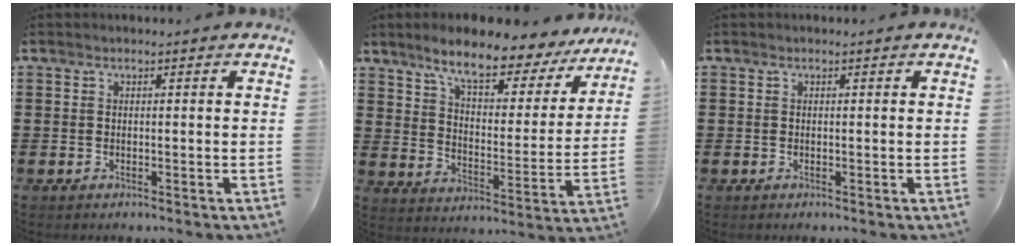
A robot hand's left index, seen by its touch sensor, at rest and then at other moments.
{"total": 8.9, "force": [7.3, 1.5, 4.9], "torque": [-0.108, -0.041, 0.118]}
{"total": 0.0}